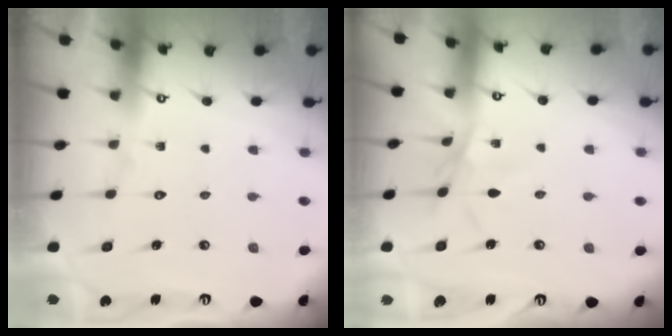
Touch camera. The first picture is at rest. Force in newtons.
{"total": 3.5, "press": 3.5, "slide": 0.3}